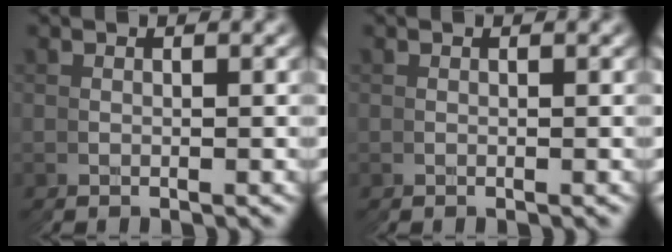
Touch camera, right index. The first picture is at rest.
{"total": 0.0}